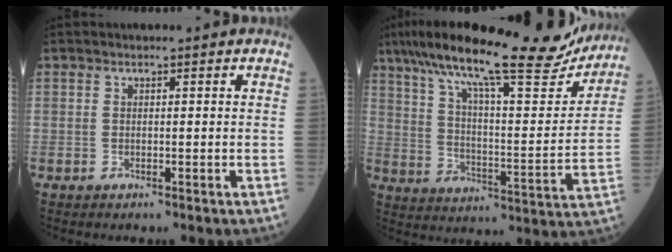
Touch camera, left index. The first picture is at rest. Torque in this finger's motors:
{"motor_torque": [0.96, -1.18, 0.97, 0.21]}